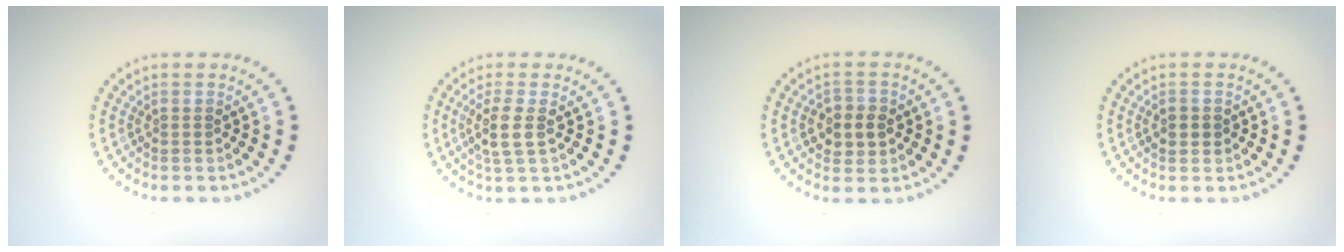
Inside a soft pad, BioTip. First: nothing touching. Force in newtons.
{"total": 2.4, "press": 2.1, "slide": 1.2}
{"total": 2.8, "press": 2.8, "slide": 0.4}
{"total": 1.4, "press": 1.4, "slide": 0.3}